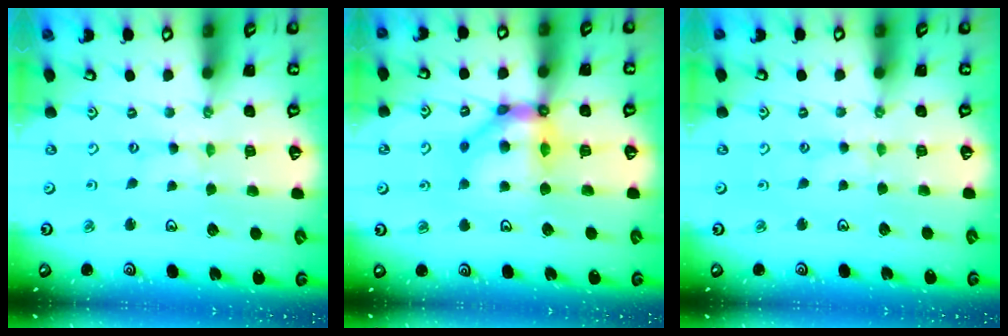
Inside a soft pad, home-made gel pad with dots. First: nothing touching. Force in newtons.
{"total": 11.5, "press": 11.4, "slide": 1.6}
{"total": 2.1, "press": 2.1, "slide": 0.2}